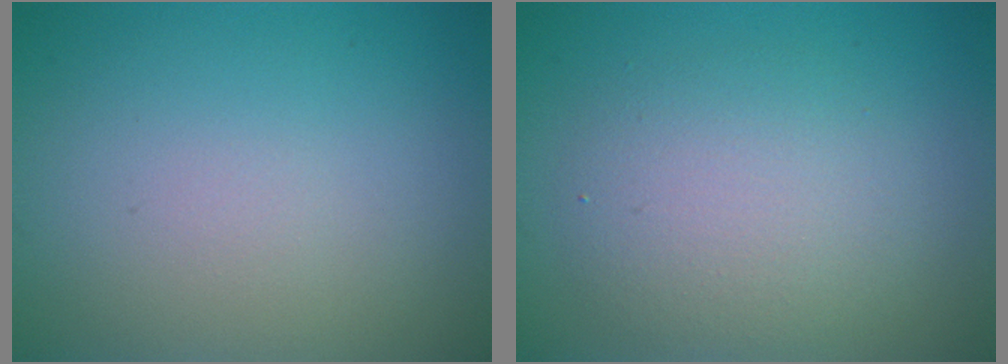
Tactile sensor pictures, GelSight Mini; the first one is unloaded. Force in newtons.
{"total": 4.3, "press": 4.3, "slide": 0.1}